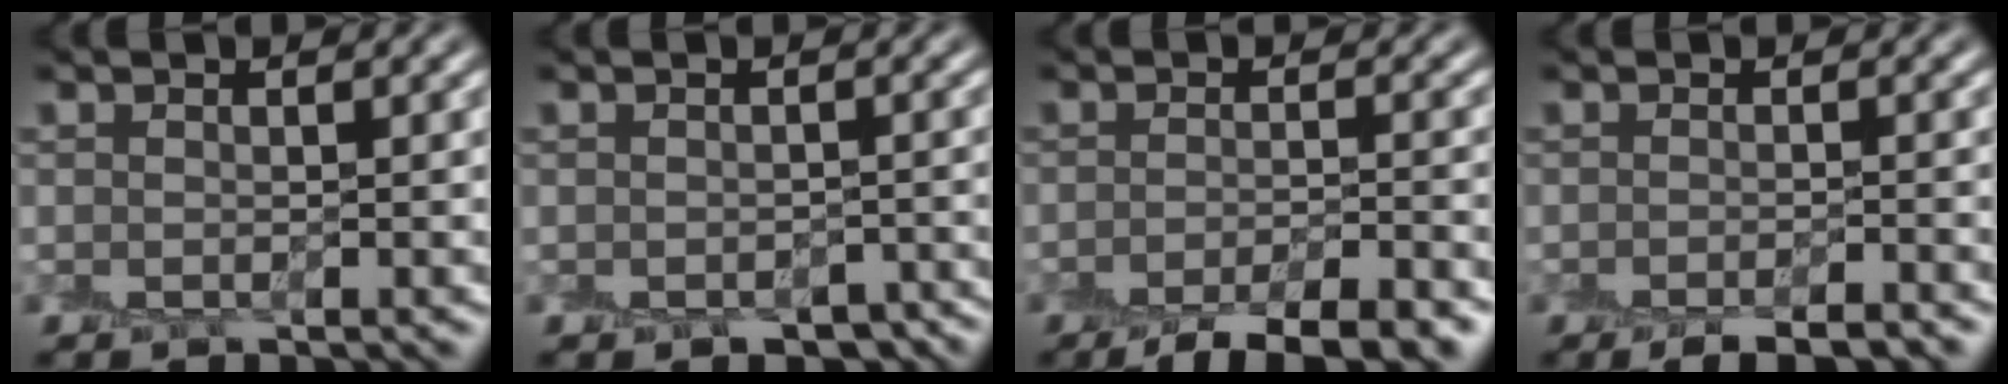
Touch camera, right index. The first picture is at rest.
{"total": 2.3, "force": [-1.4, 1.3, 1.2], "torque": [-0.018, -0.009, -0.011]}
{"total": 6.5, "force": [-4.5, 1.7, 4.3], "torque": [-0.055, -0.003, -0.074]}
{"total": 3.5, "force": [-2.4, 0.8, 2.4], "torque": [-0.028, -0.001, -0.041]}